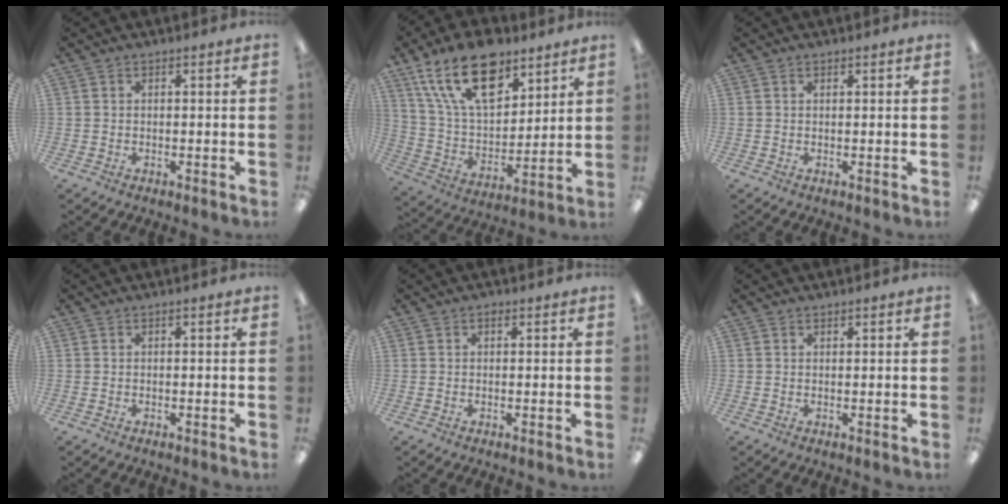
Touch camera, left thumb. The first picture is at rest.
{"total": 20.6, "force": [12.2, 10.8, 12.7], "torque": [-0.236, -0.047, 0.217]}
{"total": 0.6, "force": [0.5, 0.2, 0.2], "torque": [-0.003, 0.001, 0.009]}
{"total": 0.0}
{"total": 0.8, "force": [0.4, 0.5, 0.4], "torque": [-0.010, 0.003, 0.007]}
{"total": 0.6, "force": [0.6, 0.3, 0.1], "torque": [-0.001, 0.000, 0.010]}